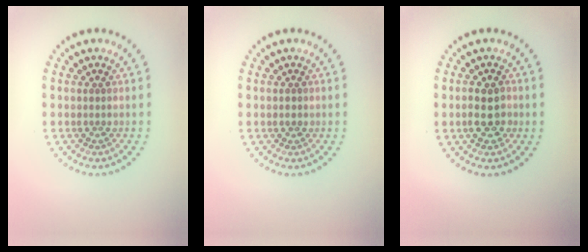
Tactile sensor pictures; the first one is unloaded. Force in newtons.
{"total": 0.9, "press": 0.9, "slide": 0.1}
{"total": 2.9, "press": 2.8, "slide": 0.4}